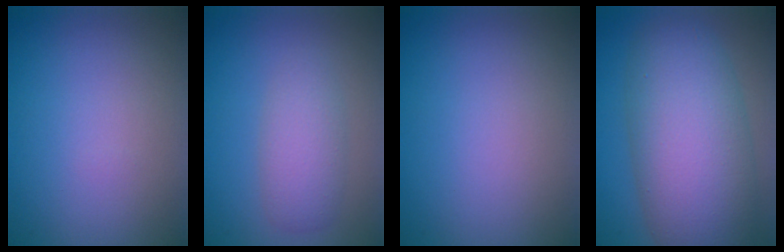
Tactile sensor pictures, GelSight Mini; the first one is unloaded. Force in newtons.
{"total": 3.0, "press": 3.0, "slide": 0.1}
{"total": 0.0}
{"total": 10.7, "press": 10.7, "slide": 0.5}